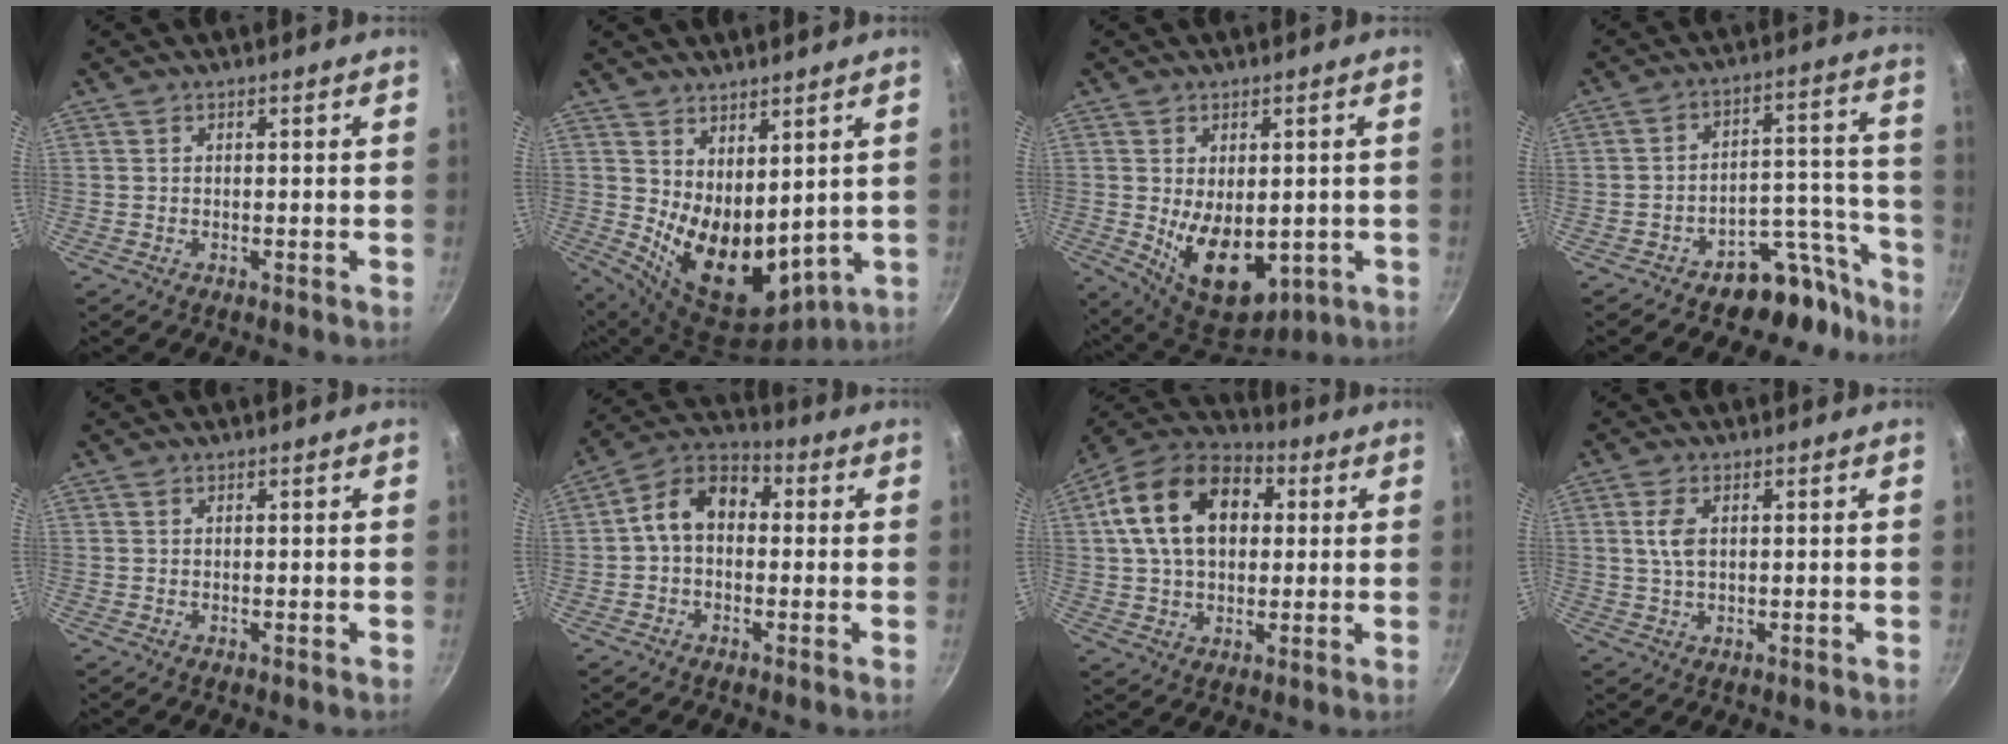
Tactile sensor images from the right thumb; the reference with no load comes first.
{"total": 13.7, "force": [3.1, 8.1, 10.6], "torque": [-0.136, -0.051, 0.082]}
{"total": 12.8, "force": [-1.5, 7.9, 10.0], "torque": [-0.129, -0.019, 0.003]}
{"total": 11.9, "force": [-8.9, 6.6, 4.1], "torque": [0.024, 0.110, -0.129]}
{"total": 0.0}
{"total": 9.8, "force": [0.4, 7.1, 6.8], "torque": [-0.092, 0.036, -0.018]}
{"total": 18.4, "force": [4.0, 12.5, 12.9], "torque": [-0.202, 0.023, 0.052]}
{"total": 4.1, "force": [0.8, 2.3, 3.4], "torque": [-0.068, 0.003, 0.015]}